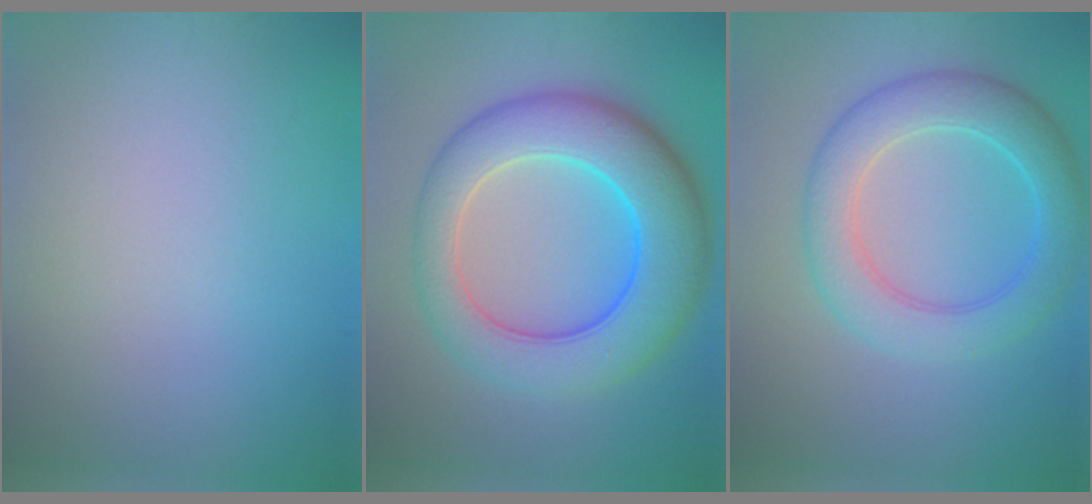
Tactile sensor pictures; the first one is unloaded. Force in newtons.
{"total": 10.5, "press": 10.5, "slide": 0.3}
{"total": 5.7, "press": 5.7, "slide": 0.1}